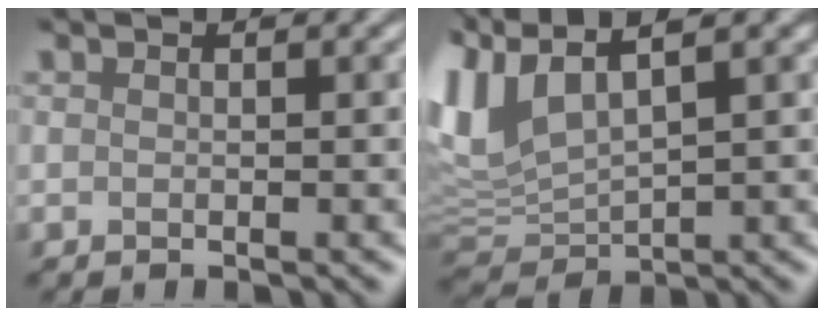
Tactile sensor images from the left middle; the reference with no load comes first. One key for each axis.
{"total": 5.9, "fx": 3.8, "fy": 2.2, "fz": 3.9, "tx": -0.148, "ty": 0.012, "tz": 0.103}